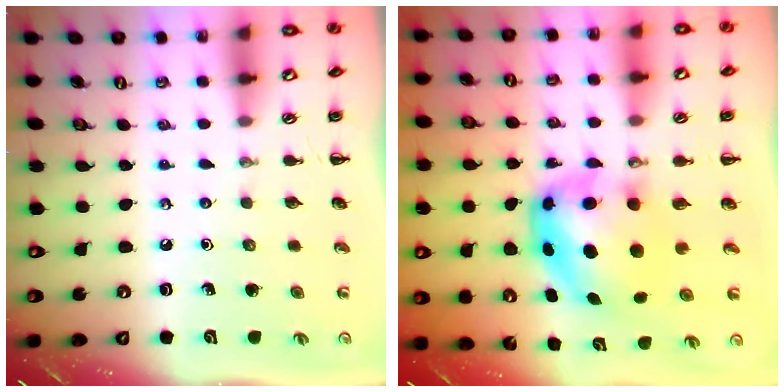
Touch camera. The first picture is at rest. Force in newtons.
{"total": 7.0, "press": 6.8, "slide": 1.9}